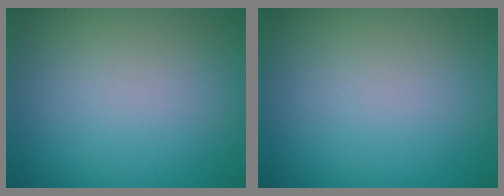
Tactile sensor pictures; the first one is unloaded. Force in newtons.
{"total": 0.0}